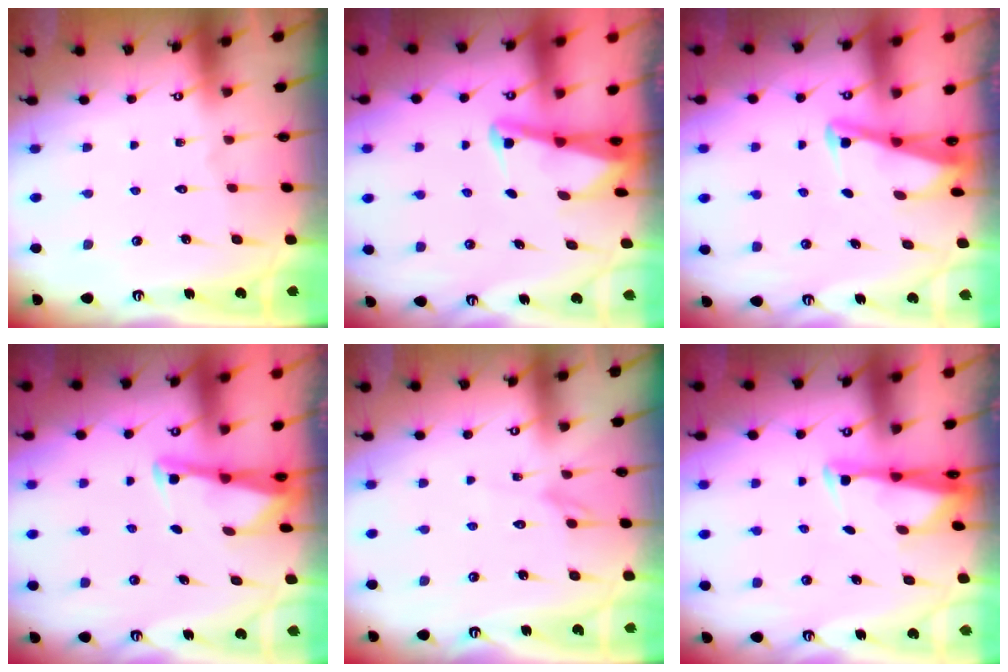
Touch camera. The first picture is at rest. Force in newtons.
{"total": 2.5, "press": 2.5, "slide": 0.4}
{"total": 2.8, "press": 2.8, "slide": 0.3}
{"total": 2.9, "press": 2.9, "slide": 0.2}
{"total": 2.5, "press": 2.5, "slide": 0.3}
{"total": 2.9, "press": 2.8, "slide": 0.8}